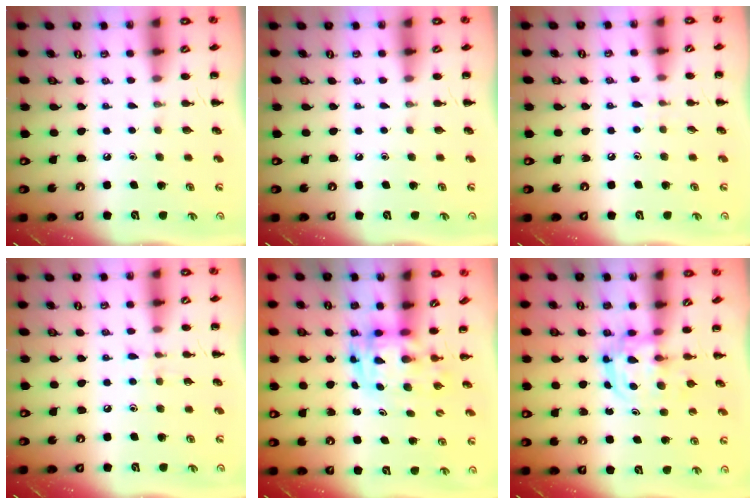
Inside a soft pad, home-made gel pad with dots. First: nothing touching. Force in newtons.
{"total": 0.0}
{"total": 3.9, "press": 3.6, "slide": 1.4}
{"total": 4.9, "press": 4.6, "slide": 1.7}
{"total": 3.0, "press": 3.0, "slide": 0.6}
{"total": 3.1, "press": 3.1, "slide": 0.3}